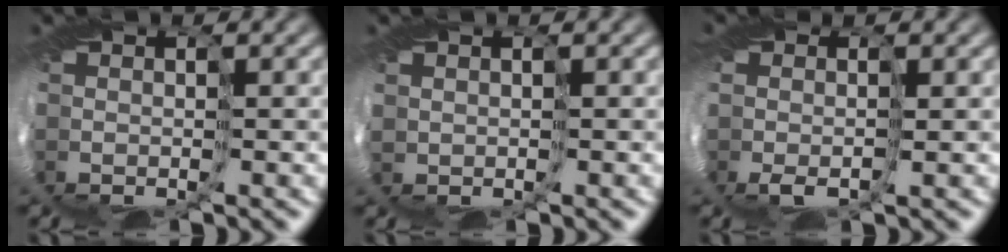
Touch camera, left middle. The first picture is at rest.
{"total": 0.9, "force": [0.4, 0.8, -0.1], "torque": [0.006, -0.002, 0.016]}
{"total": 3.4, "force": [-0.3, 2.6, 2.2], "torque": [-0.061, -0.005, 0.004]}